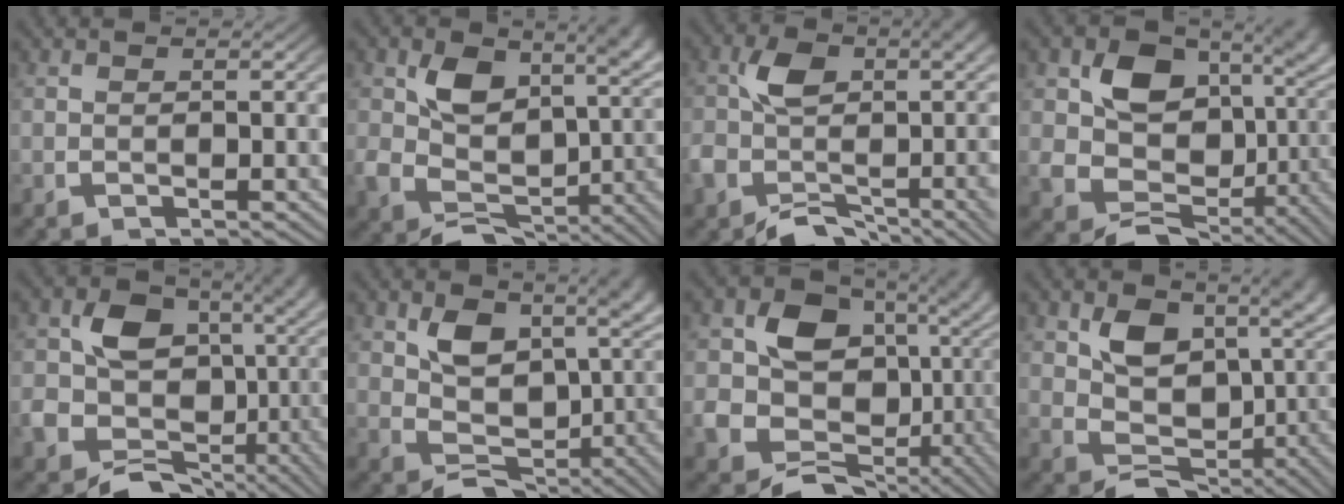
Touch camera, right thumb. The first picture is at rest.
{"total": 9.2, "force": [-0.8, 6.7, 6.3], "torque": [-0.144, -0.057, 0.012]}
{"total": 7.0, "force": [-2.0, 4.0, 5.5], "torque": [-0.104, -0.020, -0.025]}
{"total": 13.2, "force": [-1.0, 10.0, 8.5], "torque": [-0.162, -0.053, 0.004]}
{"total": 12.4, "force": [-2.0, 9.8, 7.2], "torque": [-0.163, -0.063, -0.015]}
{"total": 7.9, "force": [0.0, 5.7, 5.4], "torque": [-0.118, -0.047, 0.018]}
{"total": 16.2, "force": [-1.3, 12.9, 9.7], "torque": [-0.181, -0.049, -0.013]}
{"total": 8.8, "force": [0.2, 6.3, 6.1], "torque": [-0.126, -0.044, 0.020]}